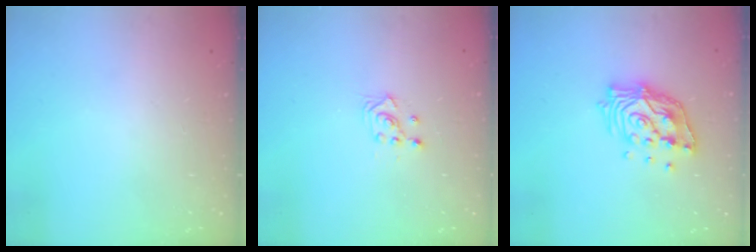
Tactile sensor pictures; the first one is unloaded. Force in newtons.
{"total": 2.7, "press": 2.7, "slide": 0.2}
{"total": 13.9, "press": 13.8, "slide": 1.4}